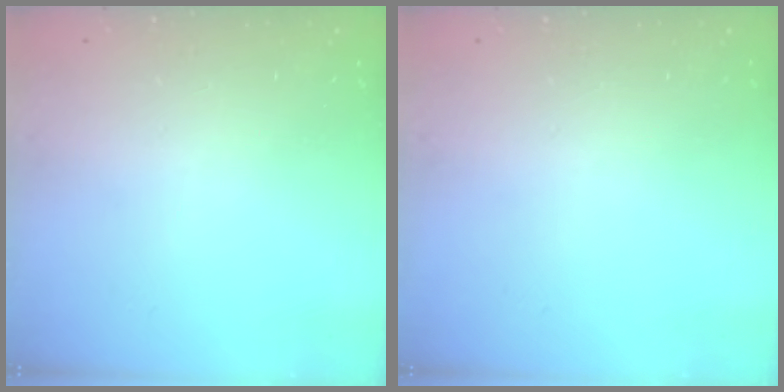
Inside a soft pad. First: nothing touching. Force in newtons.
{"total": 0.0}